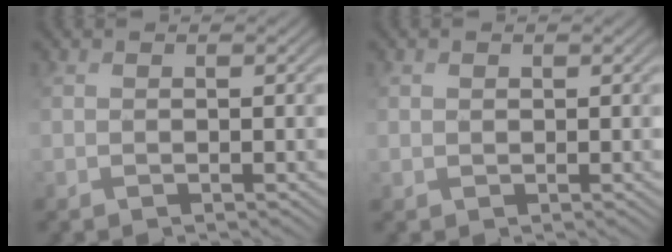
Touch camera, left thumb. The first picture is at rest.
{"total": 0.8, "force": [0.4, 0.4, -0.6], "torque": [0.008, 0.001, 0.011]}